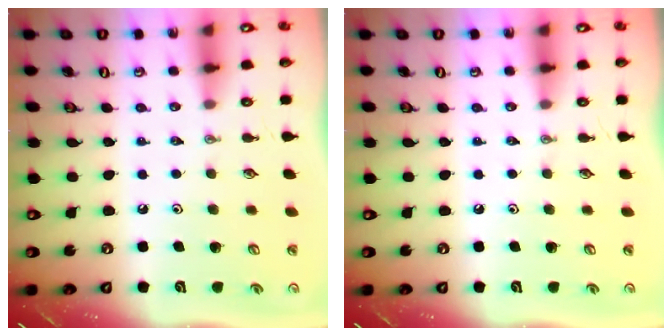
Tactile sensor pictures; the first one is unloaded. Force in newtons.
{"total": 0.0}